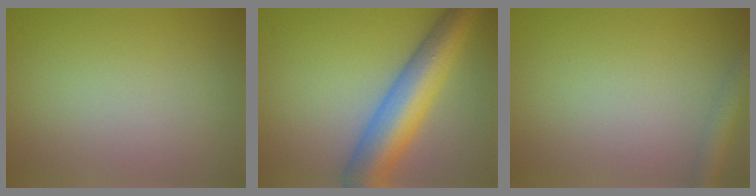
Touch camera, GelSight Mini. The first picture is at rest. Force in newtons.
{"total": 8.6, "press": 8.6, "slide": 0.4}
{"total": 2.9, "press": 2.9, "slide": 0.1}